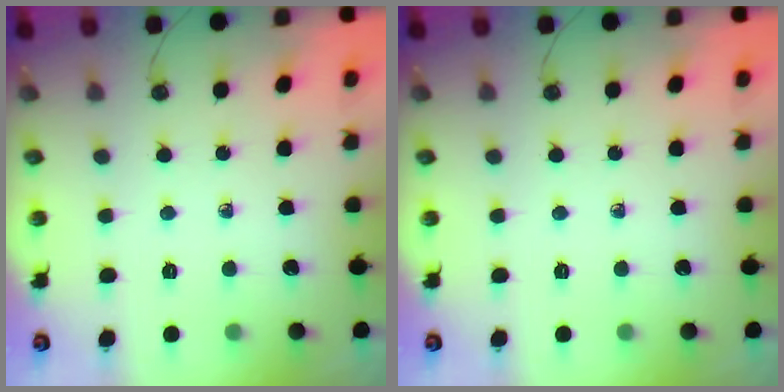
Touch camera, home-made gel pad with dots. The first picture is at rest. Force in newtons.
{"total": 0.0}